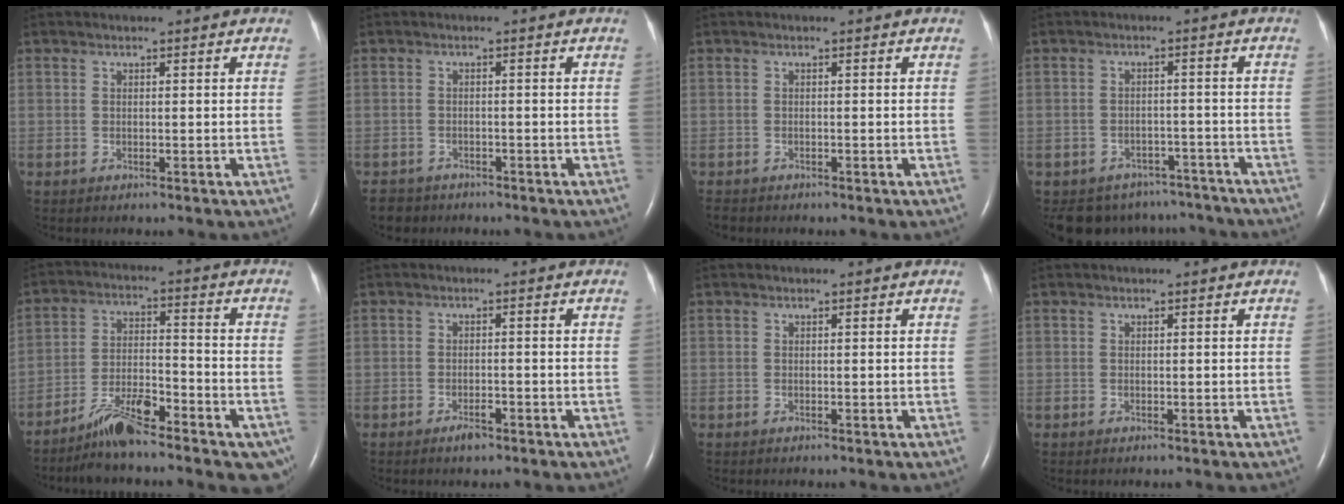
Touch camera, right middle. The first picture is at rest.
{"total": 2.8, "force": [-2.4, 1.6, -0.2], "torque": [-0.004, 0.000, -0.041]}
{"total": 0.6, "force": [-0.6, 0.1, 0.0], "torque": [-0.006, -0.004, -0.011]}
{"total": 10.8, "force": [-9.5, 5.1, 0.7], "torque": [-0.013, 0.019, -0.111]}
{"total": 11.3, "force": [-8.2, 2.6, 7.4], "torque": [-0.110, 0.004, -0.137]}
{"total": 1.9, "force": [-1.4, 0.6, 1.2], "torque": [-0.024, -0.001, -0.021]}
{"total": 0.0}
{"total": 0.0}